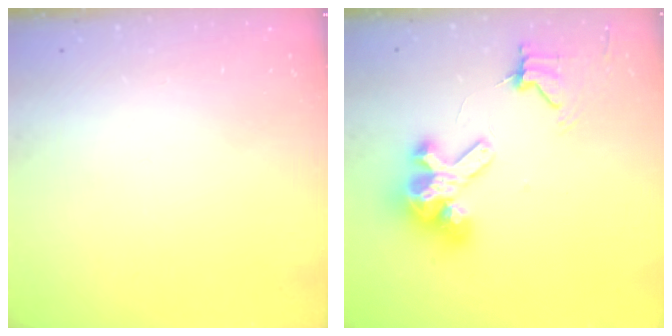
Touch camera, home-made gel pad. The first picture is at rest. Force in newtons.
{"total": 11.4, "press": 11.3, "slide": 1.5}